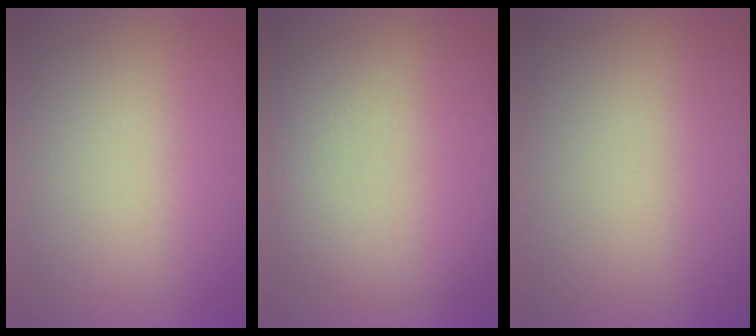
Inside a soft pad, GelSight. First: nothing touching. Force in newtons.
{"total": 2.2}
{"total": 0.0}